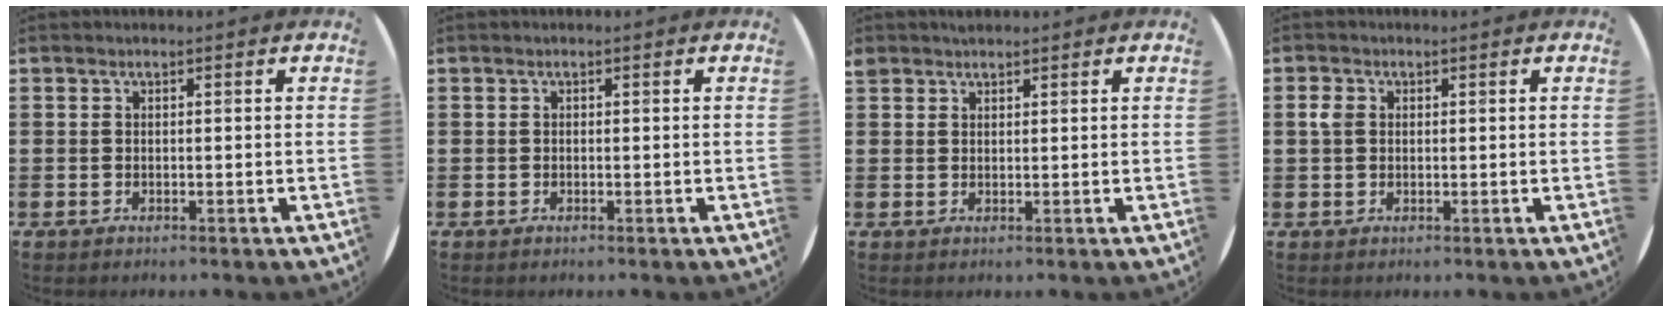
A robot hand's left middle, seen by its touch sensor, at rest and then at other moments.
{"total": 0.0}
{"total": 1.4, "force": [1.2, 0.5, -0.2], "torque": [0.003, 0.004, 0.025]}
{"total": 1.9, "force": [0.6, 1.5, 1.1], "torque": [-0.026, 0.008, 0.011]}